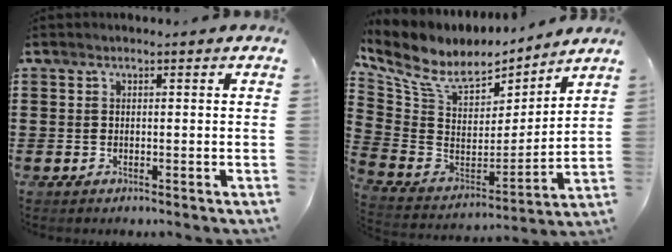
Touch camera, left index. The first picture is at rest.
{"total": 9.1, "force": [6.3, 4.7, 4.5], "torque": [-0.122, -0.038, 0.113]}